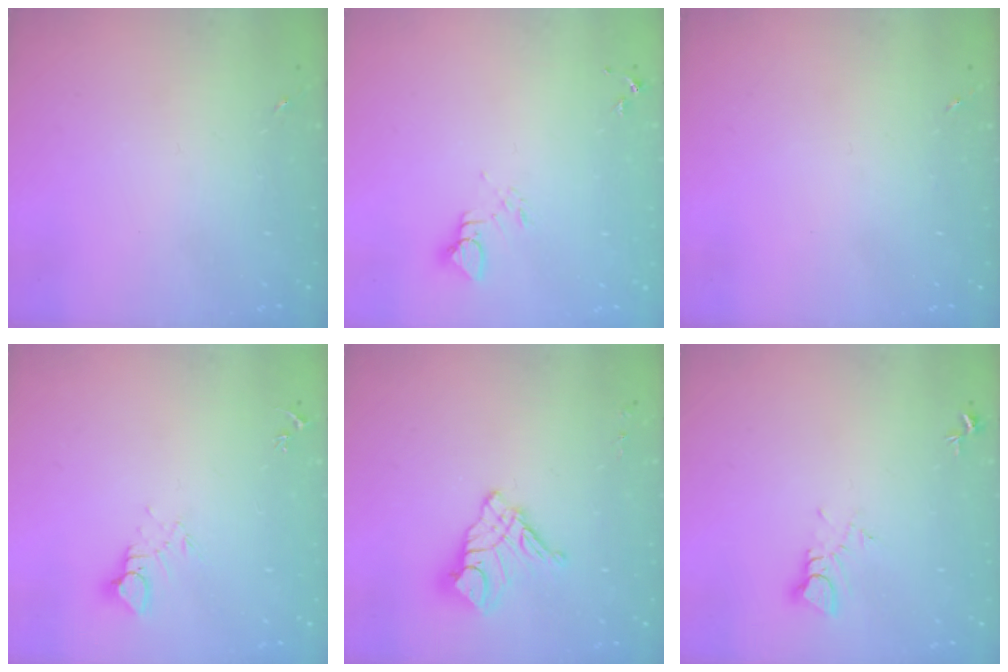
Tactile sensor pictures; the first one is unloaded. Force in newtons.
{"total": 3.7, "press": 3.7, "slide": 0.1}
{"total": 0.0}
{"total": 5.5, "press": 5.5, "slide": 0.4}
{"total": 12.6, "press": 12.6, "slide": 1.2}
{"total": 3.9, "press": 3.9, "slide": 0.2}